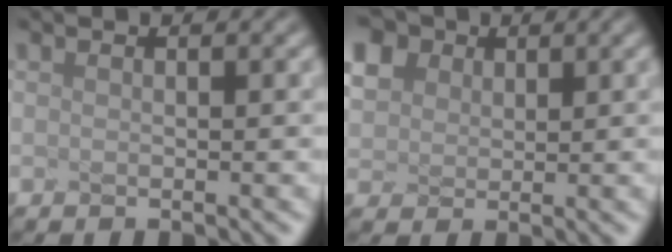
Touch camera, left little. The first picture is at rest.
{"total": 3.9, "force": [2.3, 2.9, 1.4], "torque": [-0.094, 0.016, 0.074]}